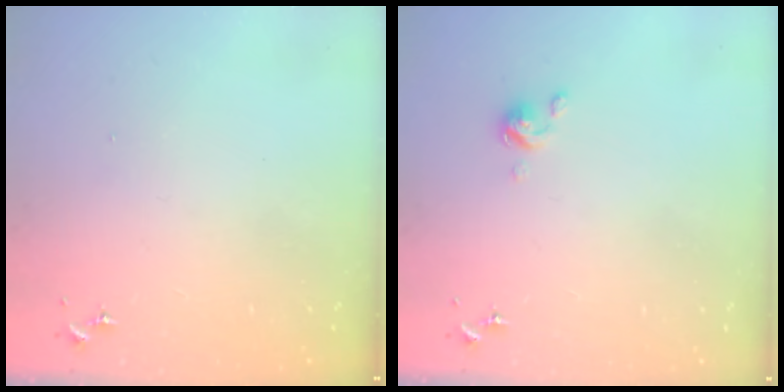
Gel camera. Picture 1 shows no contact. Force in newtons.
{"total": 3.6, "press": 3.5, "slide": 0.4}